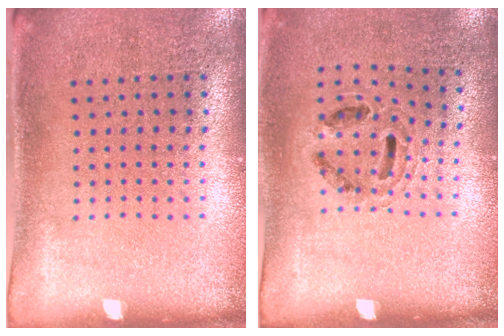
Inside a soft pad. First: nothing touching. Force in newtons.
{"total": 0.9, "press": 0.8, "slide": 0.3}